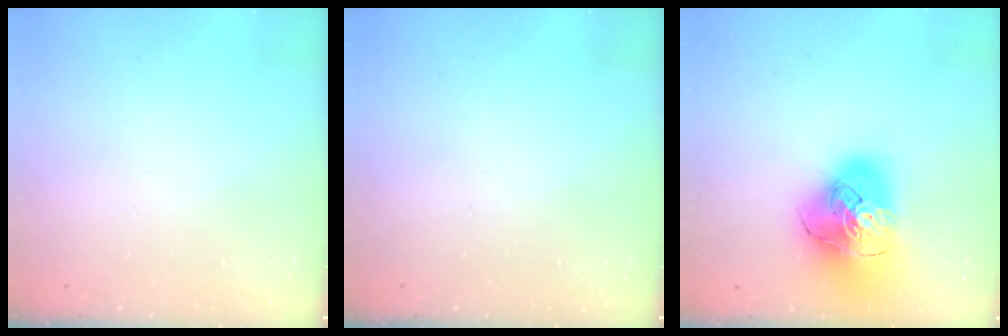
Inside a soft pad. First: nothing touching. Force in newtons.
{"total": 0.0}
{"total": 20.4, "press": 20.2, "slide": 2.5}